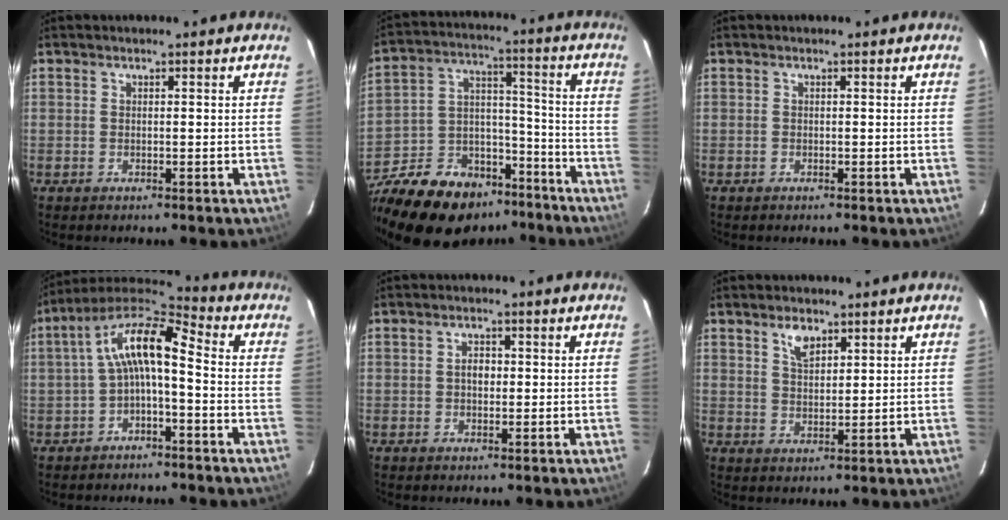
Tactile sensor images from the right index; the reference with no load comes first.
{"total": 22.9, "force": [-16.0, 13.1, 9.9], "torque": [-0.226, 0.047, -0.236]}
{"total": 0.0}
{"total": 10.2, "force": [-1.3, 3.5, 9.6], "torque": [-0.194, 0.025, -0.028]}
{"total": 2.0, "force": [0.0, 1.4, 1.4], "torque": [-0.025, 0.007, -0.001]}
{"total": 4.0, "force": [2.5, 1.9, 2.4], "torque": [-0.042, 0.006, 0.048]}